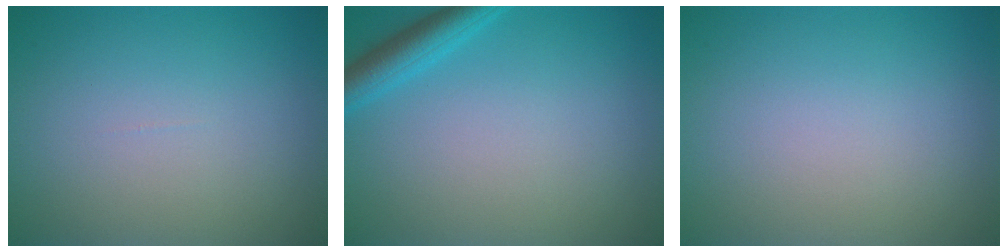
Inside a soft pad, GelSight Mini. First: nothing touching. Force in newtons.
{"total": 2.8, "press": 2.8, "slide": 0.2}
{"total": 0.0}